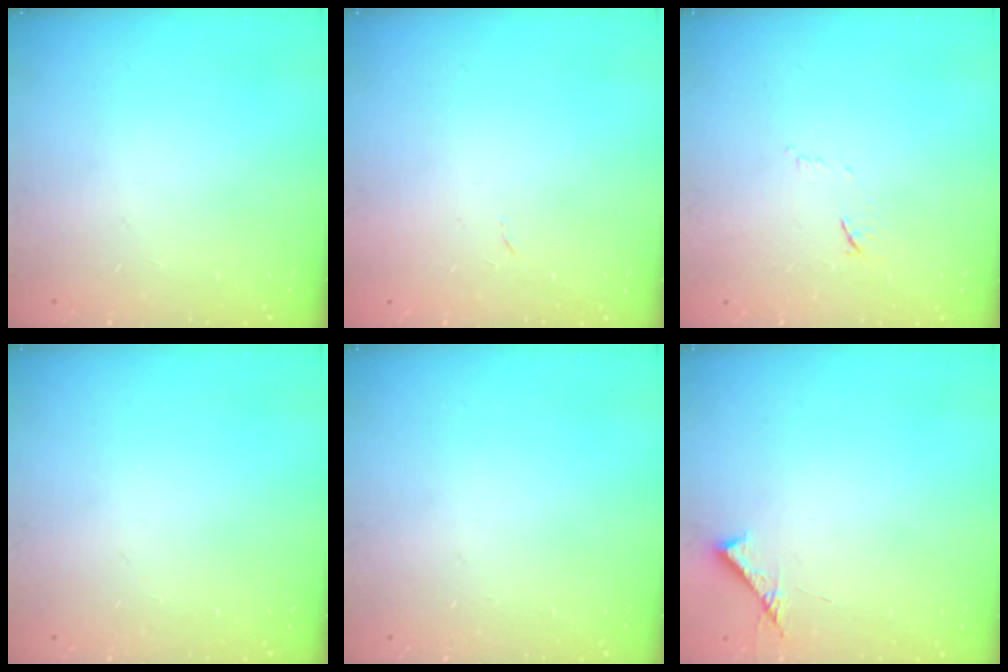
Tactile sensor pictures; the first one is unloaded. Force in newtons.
{"total": 2.4, "press": 2.4, "slide": 0.4}
{"total": 6.2, "press": 6.2, "slide": 0.9}
{"total": 0.0}
{"total": 0.0}
{"total": 6.9, "press": 6.9, "slide": 0.7}